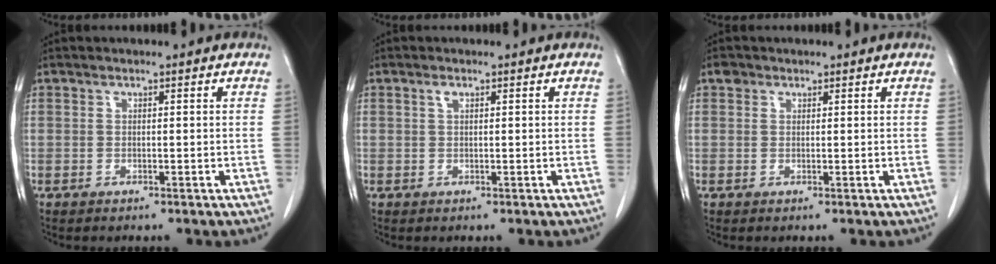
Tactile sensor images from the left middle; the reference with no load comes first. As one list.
[{"total": 0.8, "force": [0.5, 0.3, 0.6], "torque": [-0.012, 0.000, 0.007]}, {"total": 1.2, "force": [0.8, 0.9, 0.2], "torque": [0.000, 0.006, 0.011]}]